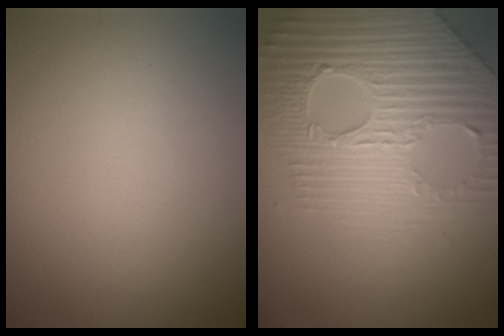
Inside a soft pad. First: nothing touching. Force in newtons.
{"total": 8.7, "press": 5.9, "slide": 6.4}